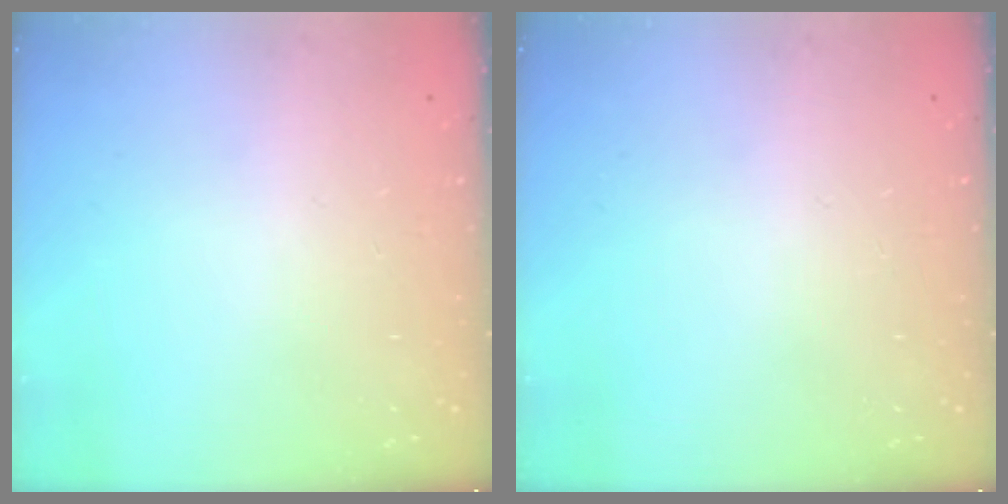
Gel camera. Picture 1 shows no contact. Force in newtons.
{"total": 0.0}